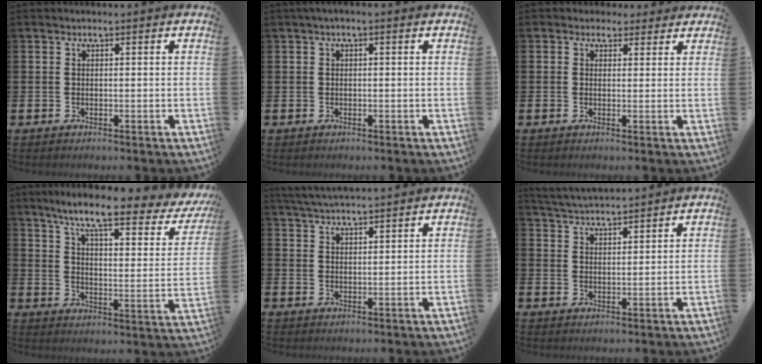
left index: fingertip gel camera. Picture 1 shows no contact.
{"total": 0.8, "force": [-0.1, 0.2, 0.7], "torque": [-0.013, 0.002, -0.003]}
{"total": 2.3, "force": [1.8, 1.3, -0.2], "torque": [0.003, -0.001, 0.031]}
{"total": 8.4, "force": [6.5, 1.1, 5.3], "torque": [-0.118, -0.044, 0.098]}
{"total": 4.0, "force": [4.0, -0.1, 0.6], "torque": [-0.026, -0.016, 0.073]}
{"total": 4.2, "force": [4.2, 0.1, 0.1], "torque": [-0.020, -0.024, 0.076]}